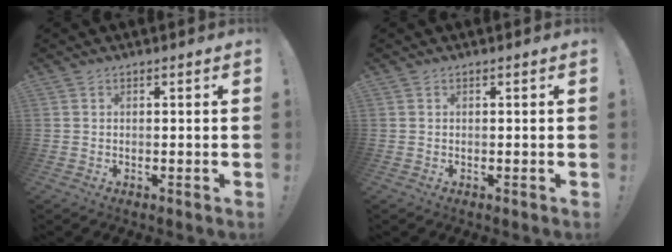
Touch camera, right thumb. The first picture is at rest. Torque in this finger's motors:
{"motor_torque": [0.00, 0.00, -0.01, 0.00, 0.00]}